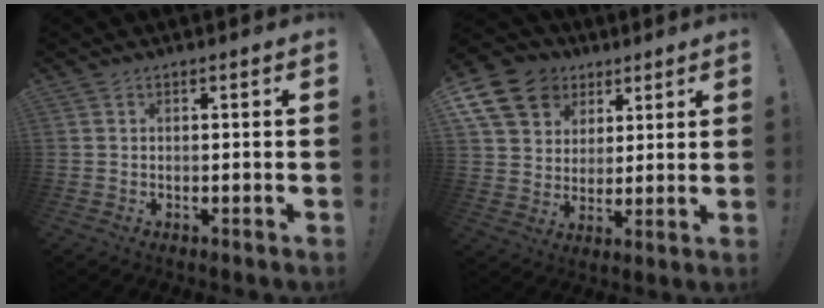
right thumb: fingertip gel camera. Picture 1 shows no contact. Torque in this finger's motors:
{"motor_torque": [2.40, 2.61, 1.38, 0.87, 0.31]}